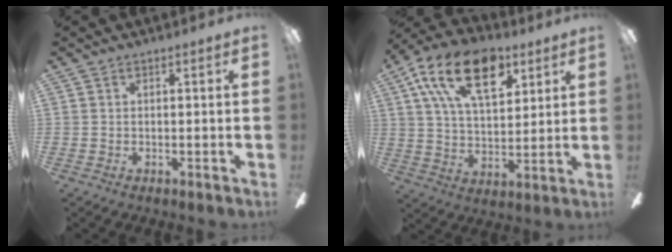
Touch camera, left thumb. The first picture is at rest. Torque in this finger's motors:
{"motor_torque": [0.18, 1.28, 2.15, -0.62, 0.45]}